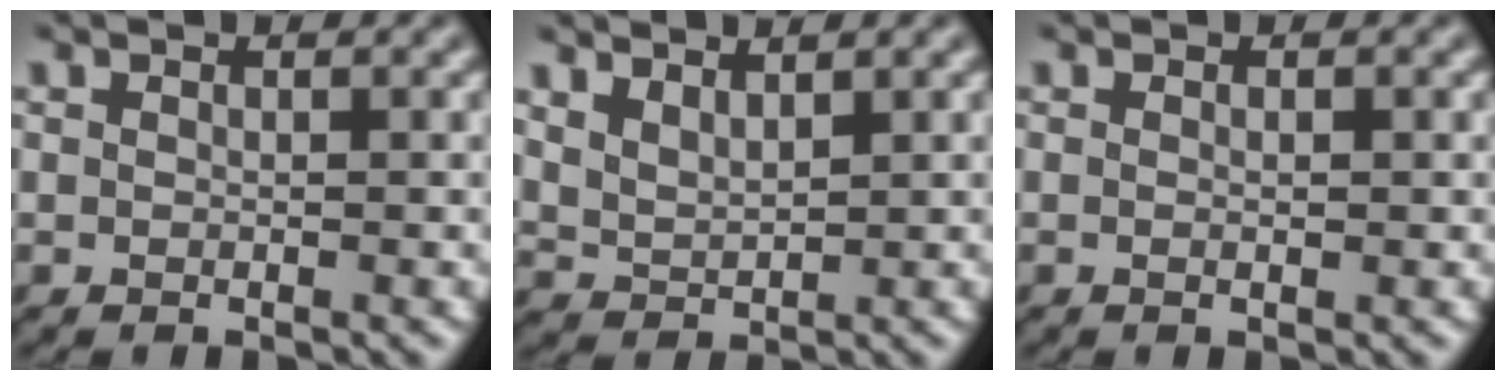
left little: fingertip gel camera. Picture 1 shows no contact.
{"total": 2.7, "force": [1.7, 1.3, 1.6], "torque": [-0.044, 0.001, 0.036]}
{"total": 0.7, "force": [-0.2, 0.0, 0.7], "torque": [-0.012, 0.002, -0.005]}